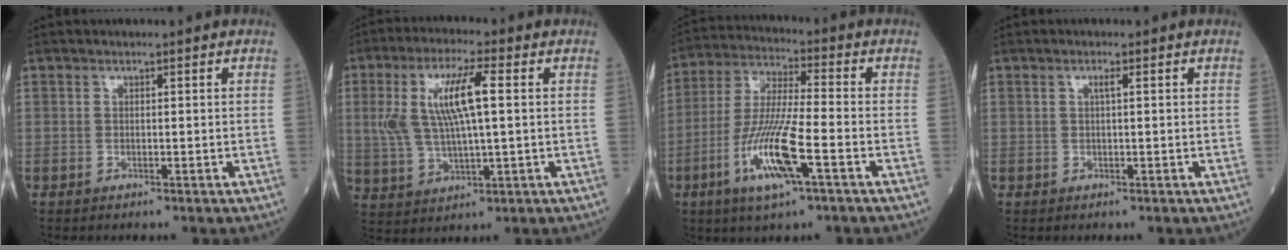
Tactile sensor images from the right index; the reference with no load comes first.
{"total": 10.9, "force": [2.0, 2.0, 10.5], "torque": [-0.230, 0.014, 0.042]}
{"total": 12.9, "force": [-4.9, 0.7, 11.9], "torque": [-0.245, -0.016, -0.093]}
{"total": 0.9, "force": [0.3, -0.1, 0.8], "torque": [-0.019, 0.001, 0.004]}